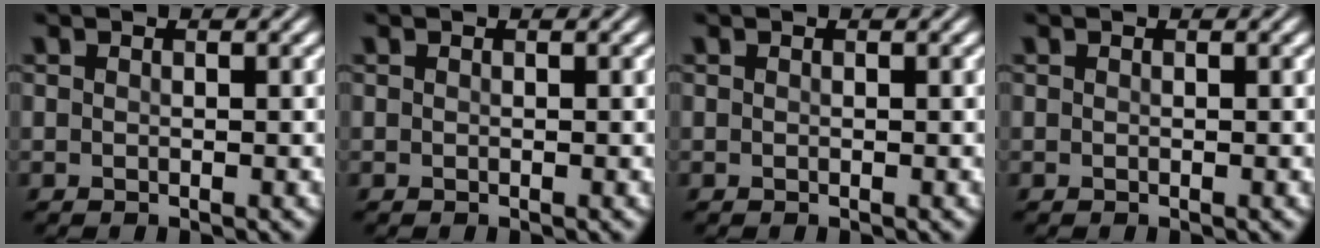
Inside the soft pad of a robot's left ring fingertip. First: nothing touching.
{"total": 0.0}
{"total": 0.0}
{"total": 0.0}